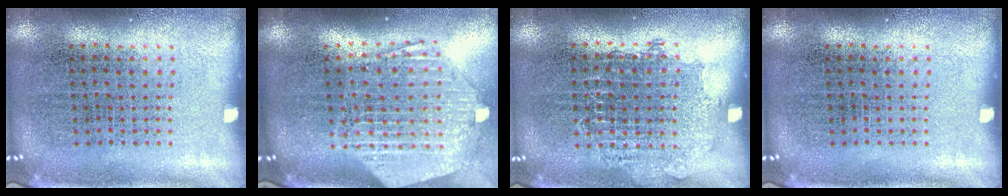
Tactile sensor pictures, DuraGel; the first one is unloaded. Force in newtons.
{"total": 2.8, "press": 2.2, "slide": 1.7}
{"total": 0.8, "press": 0.7, "slide": 0.2}
{"total": 0.0}